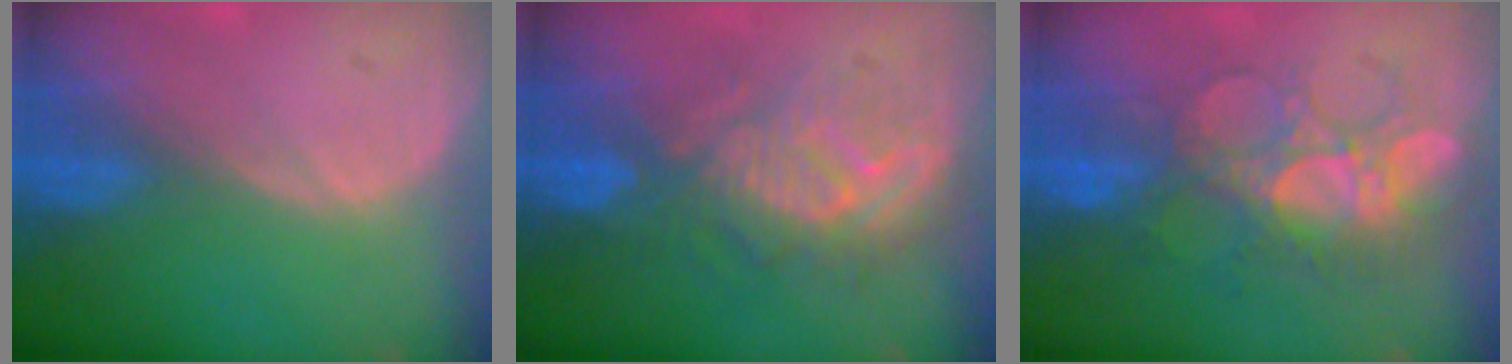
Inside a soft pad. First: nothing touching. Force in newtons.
{"total": 9.0, "press": 8.9, "slide": 1.0}
{"total": 9.1, "press": 8.7, "slide": 2.6}